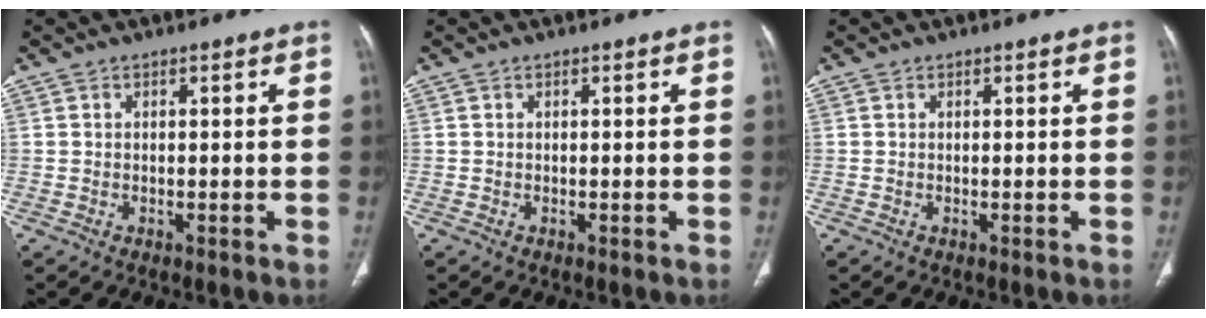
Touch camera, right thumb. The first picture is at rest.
{"total": 0.0}
{"total": 0.0}